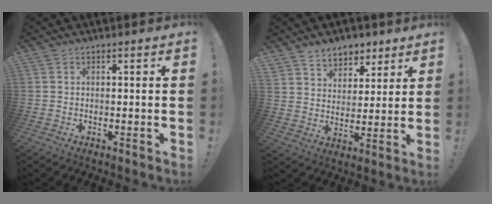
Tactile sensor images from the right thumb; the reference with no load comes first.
{"total": 8.5, "force": [6.2, 5.7, 1.0], "torque": [-0.010, -0.050, 0.123]}